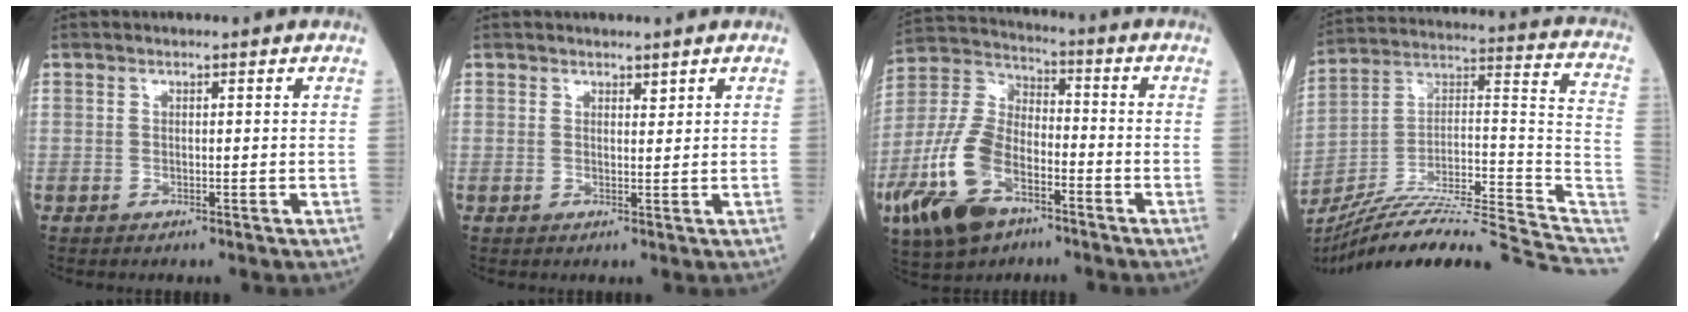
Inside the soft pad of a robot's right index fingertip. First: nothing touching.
{"total": 0.9, "force": [0.8, 0.2, 0.2], "torque": [-0.009, 0.000, 0.015]}
{"total": 15.9, "force": [-7.7, 7.9, 11.4], "torque": [-0.261, -0.005, -0.143]}
{"total": 27.5, "force": [-24.3, 0.8, 12.9], "torque": [-0.137, 0.019, -0.367]}